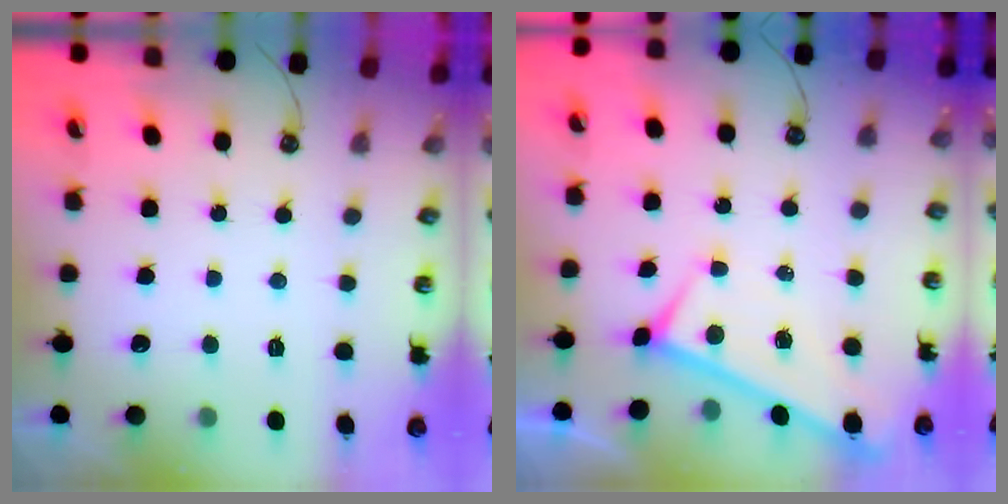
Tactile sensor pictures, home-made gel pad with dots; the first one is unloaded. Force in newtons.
{"total": 0.0}